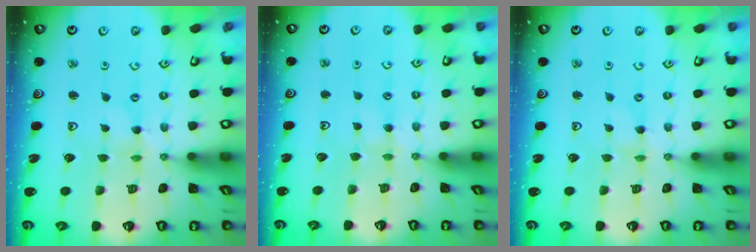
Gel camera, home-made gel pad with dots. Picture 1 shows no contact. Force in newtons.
{"total": 3.0, "press": 3.0, "slide": 0.4}
{"total": 0.0}